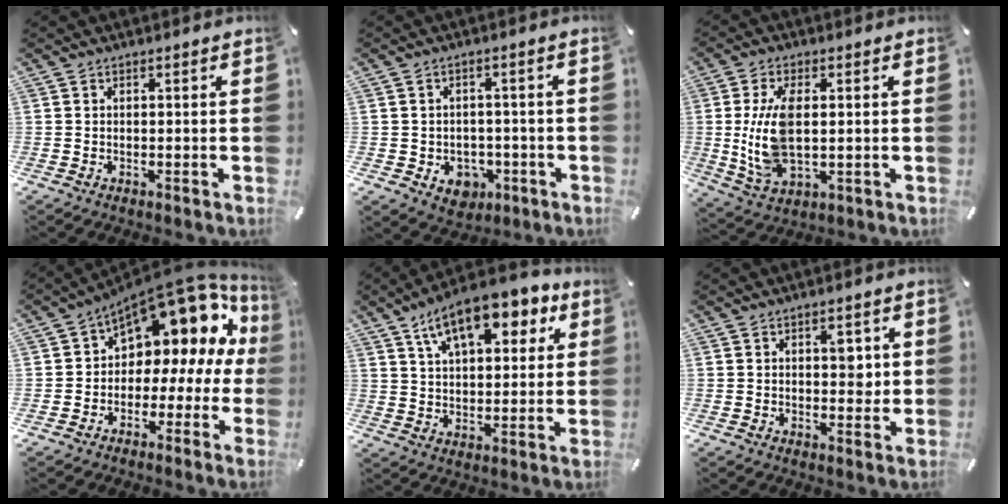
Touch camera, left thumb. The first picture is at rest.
{"total": 5.6, "force": [-1.5, 4.9, 2.3], "torque": [-0.033, 0.007, -0.025]}
{"total": 11.8, "force": [1.1, 5.7, 10.3], "torque": [-0.239, -0.013, 0.018]}
{"total": 13.2, "force": [8.1, 7.7, 6.9], "torque": [-0.093, -0.081, 0.134]}
{"total": 14.6, "force": [8.2, 6.9, 9.8], "torque": [-0.150, -0.023, 0.139]}
{"total": 4.3, "force": [1.1, 2.6, 3.3], "torque": [-0.028, -0.008, 0.008]}